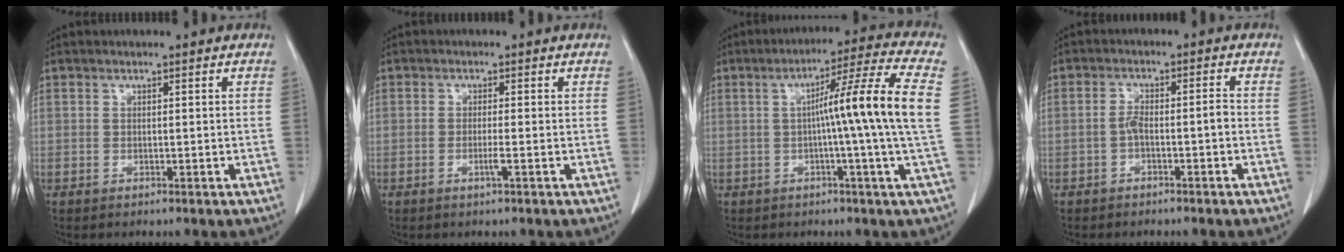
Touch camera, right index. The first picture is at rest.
{"total": 1.7, "force": [-0.8, -0.3, 1.5], "torque": [-0.030, -0.003, -0.016]}
{"total": 12.8, "force": [0.4, -2.6, 12.5], "torque": [-0.185, 0.006, 0.006]}
{"total": 3.3, "force": [-1.5, 0.5, 3.0], "torque": [-0.054, 0.013, -0.025]}